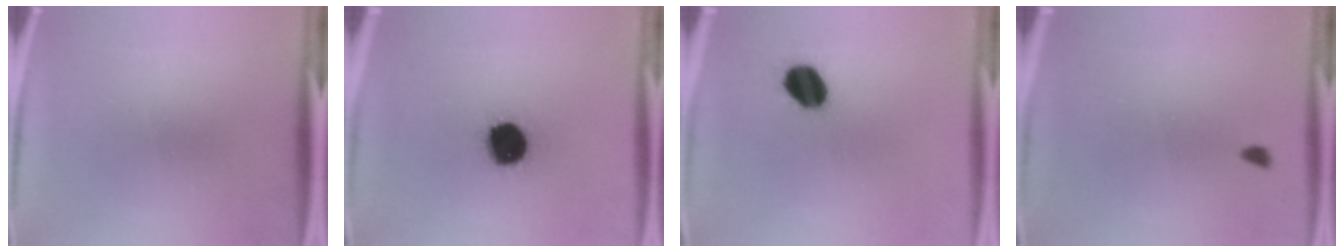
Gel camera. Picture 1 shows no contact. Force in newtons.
{"total": 14.8}
{"total": 8.5}
{"total": 1.1}